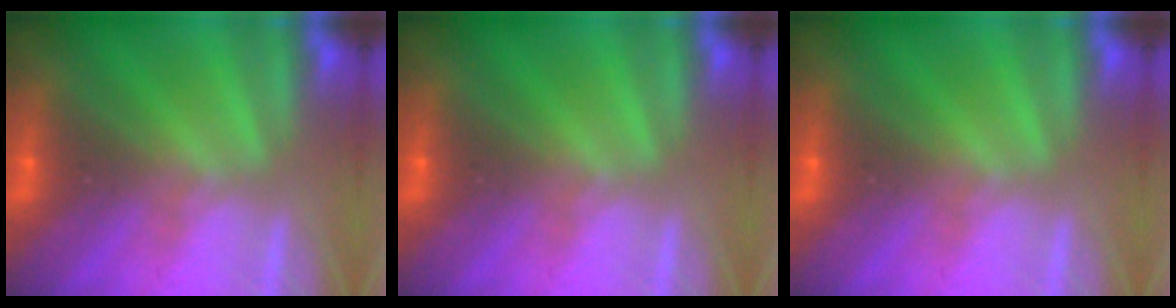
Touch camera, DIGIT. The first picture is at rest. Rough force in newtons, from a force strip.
{"total": 0.0}
{"total": 0.0}